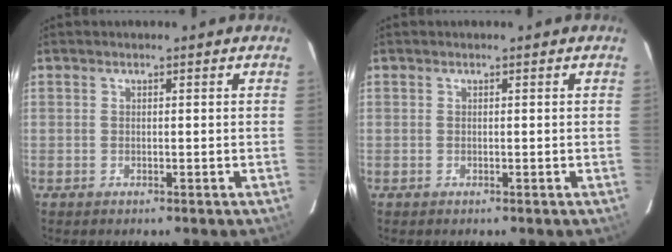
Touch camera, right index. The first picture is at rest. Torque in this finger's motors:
{"motor_torque": [0.00, 0.00, 0.01, 0.01]}